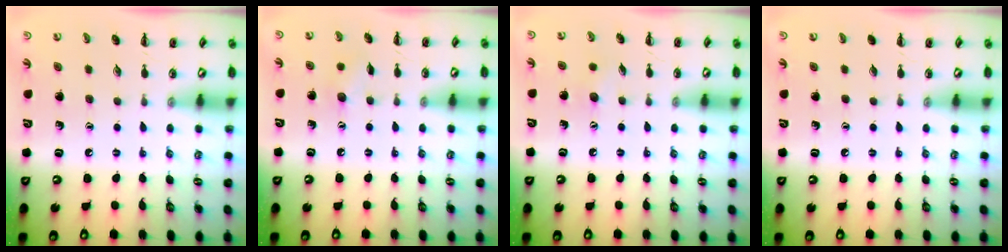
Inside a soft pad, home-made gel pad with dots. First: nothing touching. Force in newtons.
{"total": 5.5, "press": 5.3, "slide": 1.3}
{"total": 4.0, "press": 3.8, "slide": 1.0}
{"total": 0.0}